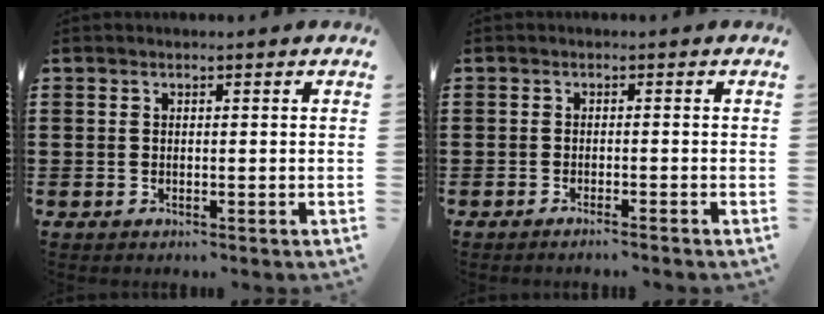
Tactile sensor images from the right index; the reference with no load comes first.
{"total": 1.1, "force": [-1.0, -0.3, 0.3], "torque": [-0.006, 0.000, -0.021]}